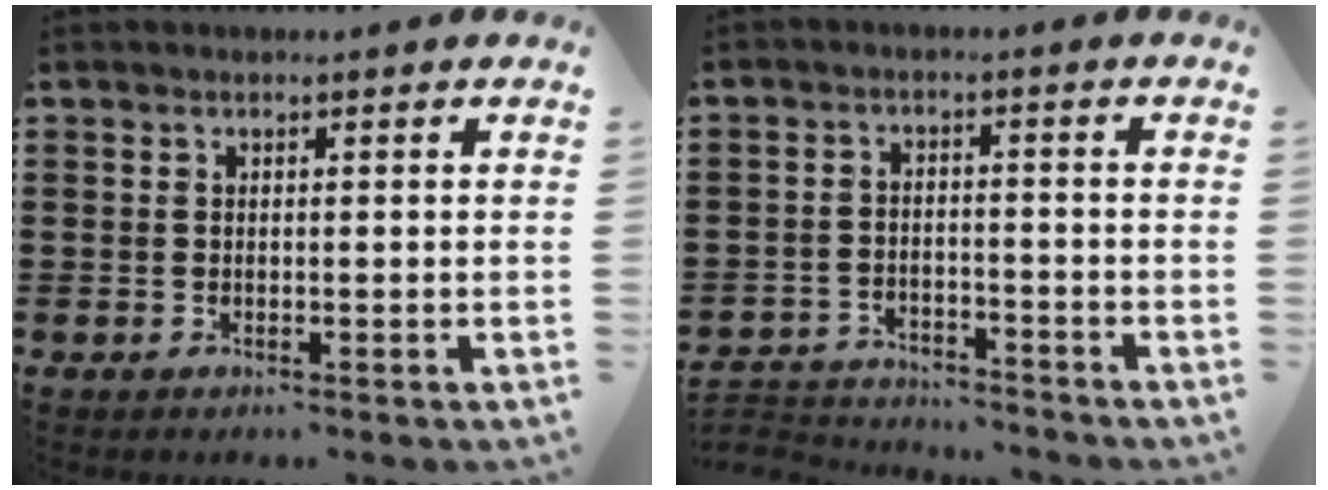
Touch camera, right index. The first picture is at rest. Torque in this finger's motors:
{"motor_torque": [-1.70, 0.43, -1.05, -0.21]}